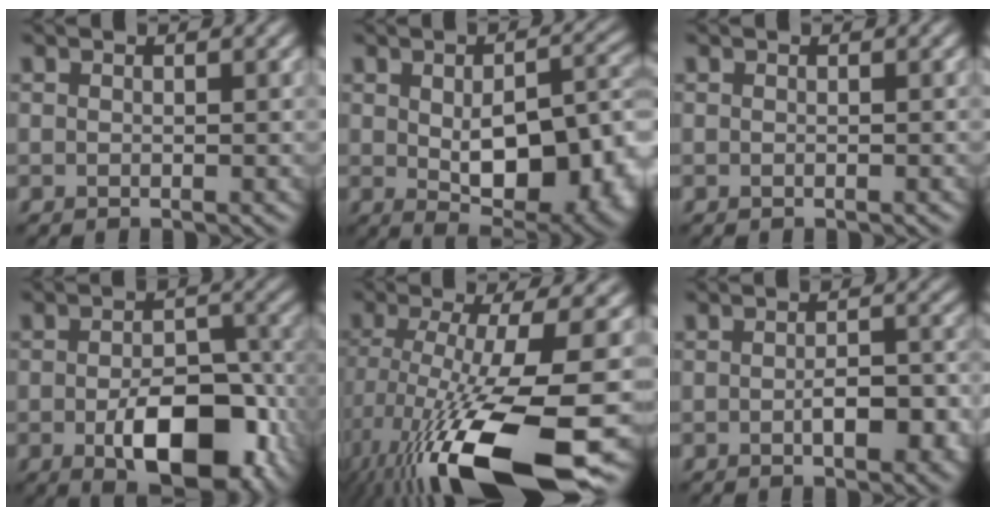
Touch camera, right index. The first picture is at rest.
{"total": 12.1, "force": [-1.6, 6.4, 10.2], "torque": [-0.146, -0.026, -0.007]}
{"total": 0.0}
{"total": 9.3, "force": [-3.7, 4.7, 7.2], "torque": [-0.106, -0.006, -0.051]}
{"total": 15.8, "force": [-7.2, 4.0, 13.5], "torque": [-0.265, -0.036, -0.105]}
{"total": 4.0, "force": [-1.1, 1.6, 3.4], "torque": [-0.055, -0.003, -0.014]}